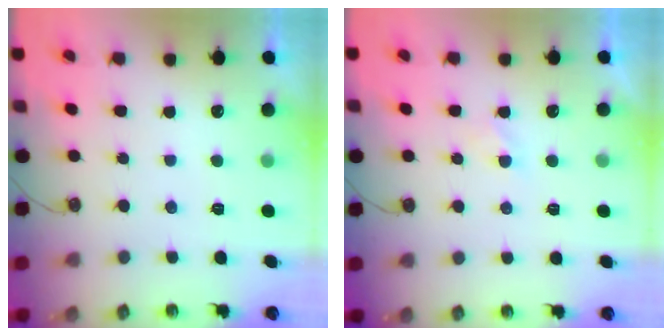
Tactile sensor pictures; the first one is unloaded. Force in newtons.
{"total": 1.5, "press": 1.4, "slide": 0.4}